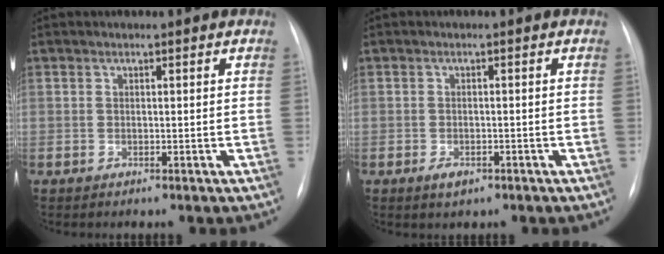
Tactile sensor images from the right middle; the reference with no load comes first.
{"total": 1.9, "force": [-1.0, 0.9, 1.3], "torque": [-0.022, -0.001, -0.010]}